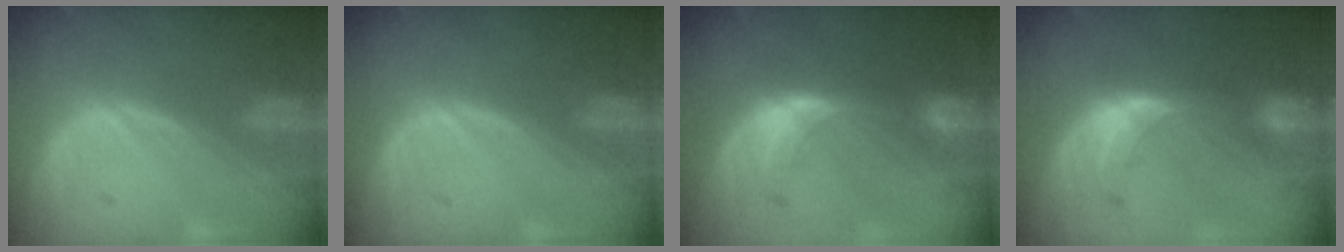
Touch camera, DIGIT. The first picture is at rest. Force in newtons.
{"total": 0.0}
{"total": 7.3, "press": 6.8, "slide": 2.9}
{"total": 7.4, "press": 6.7, "slide": 2.9}